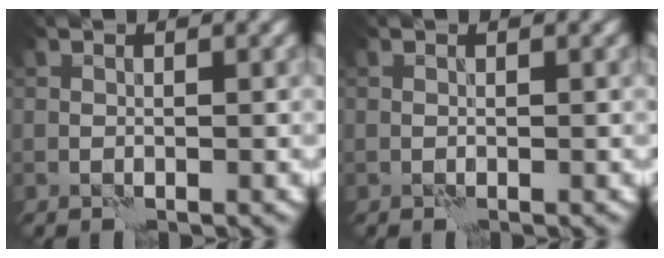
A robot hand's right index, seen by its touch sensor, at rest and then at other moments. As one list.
[{"total": 0.0}]